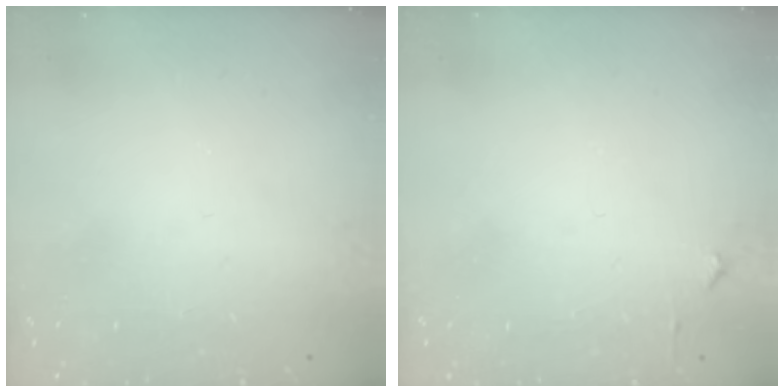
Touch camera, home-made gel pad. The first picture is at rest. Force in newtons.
{"total": 3.0, "press": 3.0, "slide": 0.4}